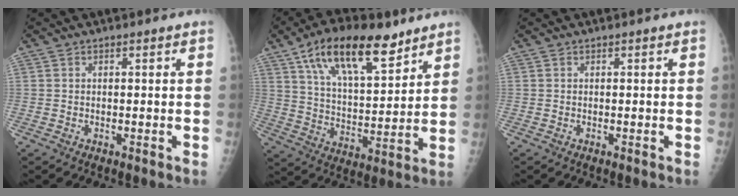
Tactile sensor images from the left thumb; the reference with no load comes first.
{"total": 18.8, "force": [11.3, 7.8, 12.9], "torque": [-0.189, -0.042, 0.199]}
{"total": 0.0}